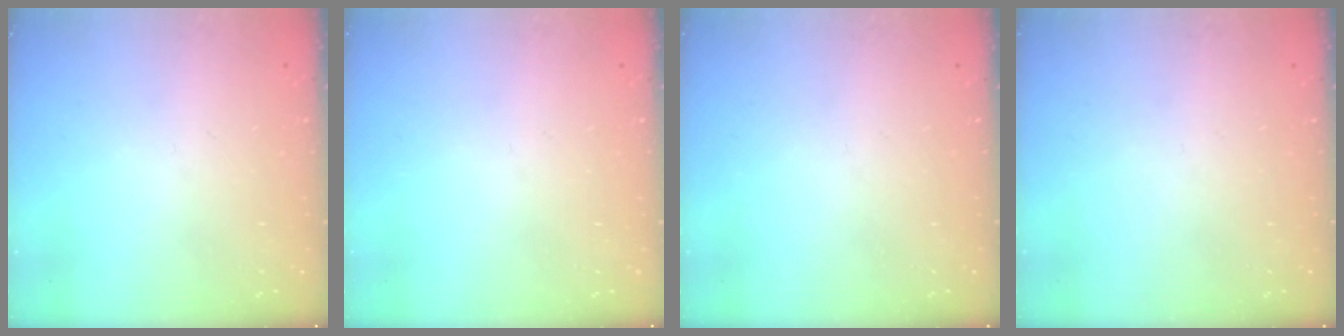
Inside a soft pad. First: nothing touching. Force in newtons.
{"total": 0.0}
{"total": 0.0}
{"total": 0.0}